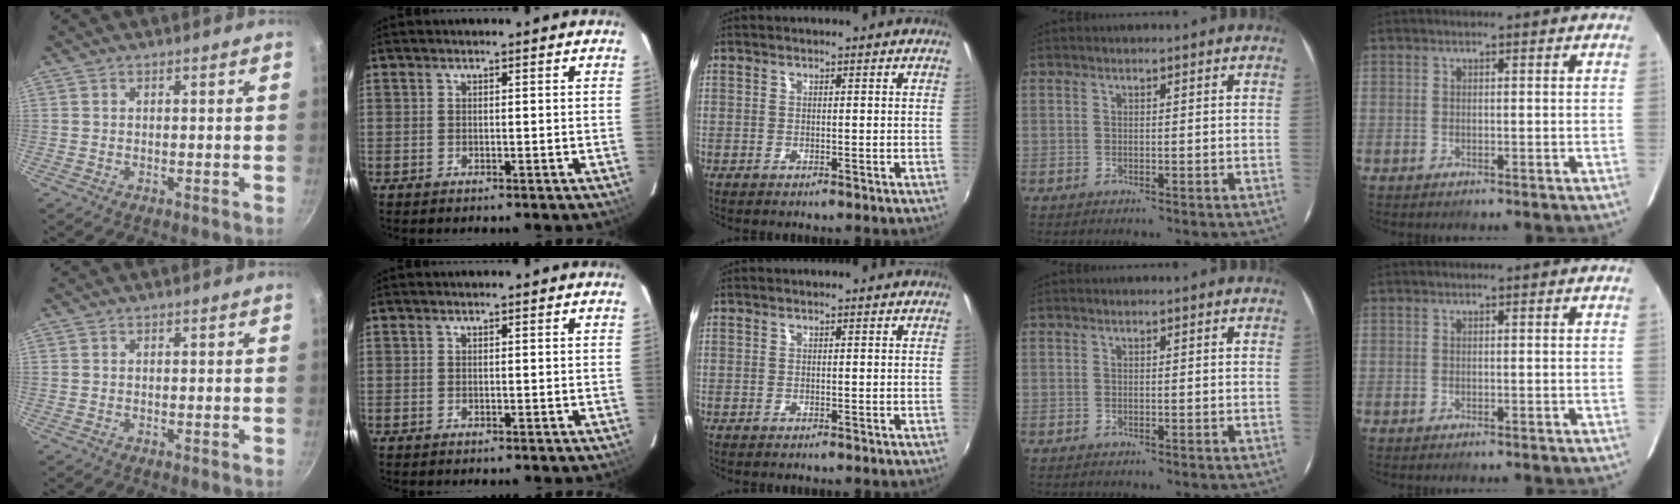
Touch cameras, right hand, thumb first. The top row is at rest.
{}